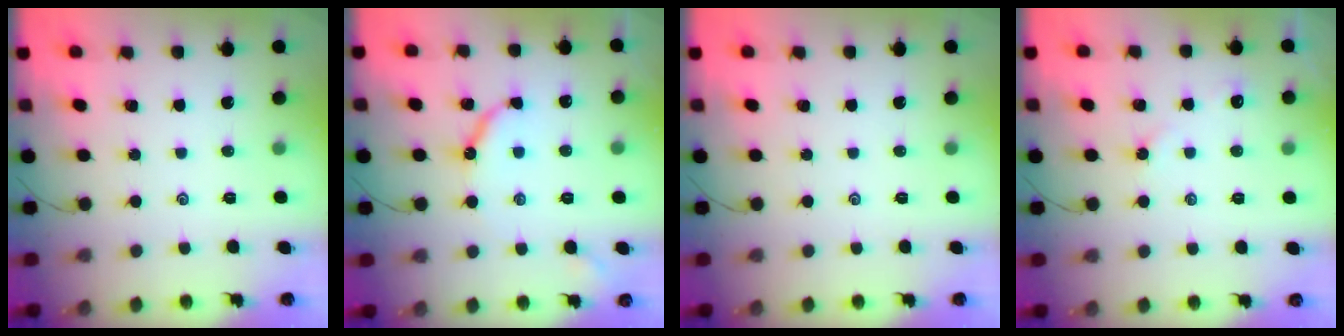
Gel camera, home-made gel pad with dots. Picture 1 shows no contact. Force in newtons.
{"total": 8.3, "press": 8.2, "slide": 0.8}
{"total": 0.0}
{"total": 3.0, "press": 2.9, "slide": 0.4}